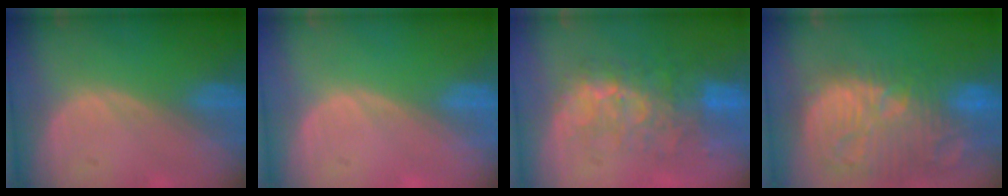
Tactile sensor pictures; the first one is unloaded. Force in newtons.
{"total": 0.0}
{"total": 10.0, "press": 8.6, "slide": 5.2}
{"total": 15.0, "press": 13.0, "slide": 7.4}